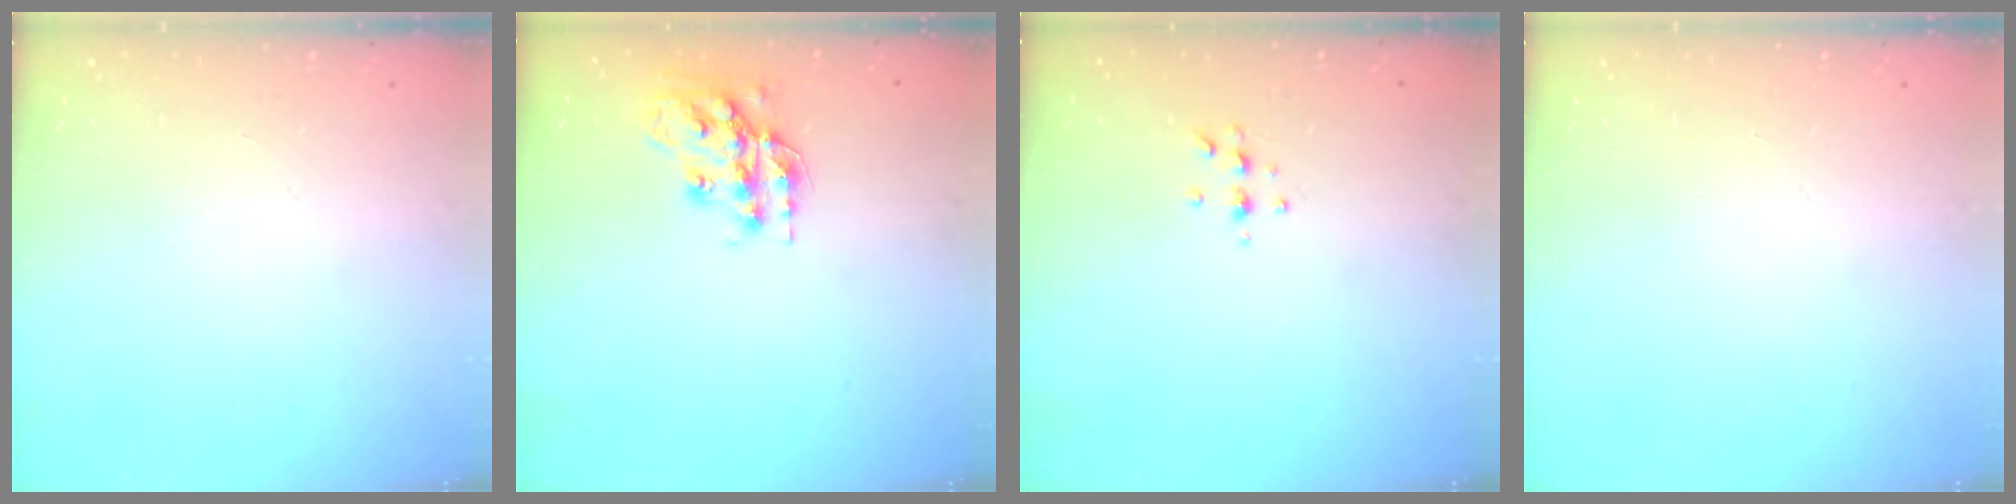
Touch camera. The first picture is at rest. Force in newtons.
{"total": 15.4, "press": 15.4, "slide": 1.0}
{"total": 5.0, "press": 4.9, "slide": 0.9}
{"total": 0.0}